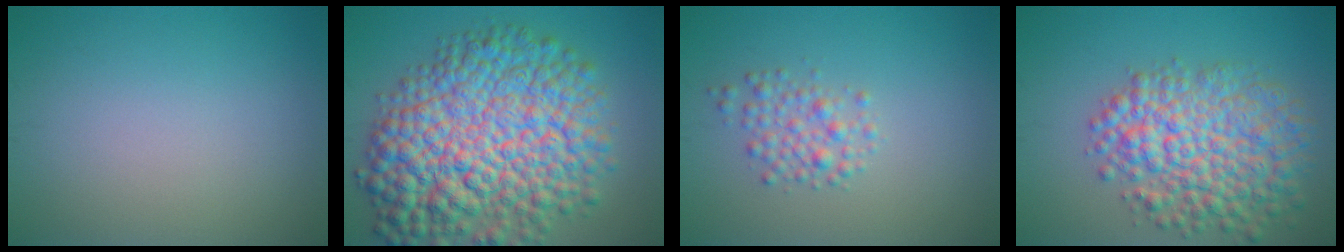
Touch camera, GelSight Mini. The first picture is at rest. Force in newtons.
{"total": 14.0, "press": 14.0, "slide": 0.3}
{"total": 2.3, "press": 2.3, "slide": 0.1}
{"total": 8.3, "press": 8.3, "slide": 0.2}